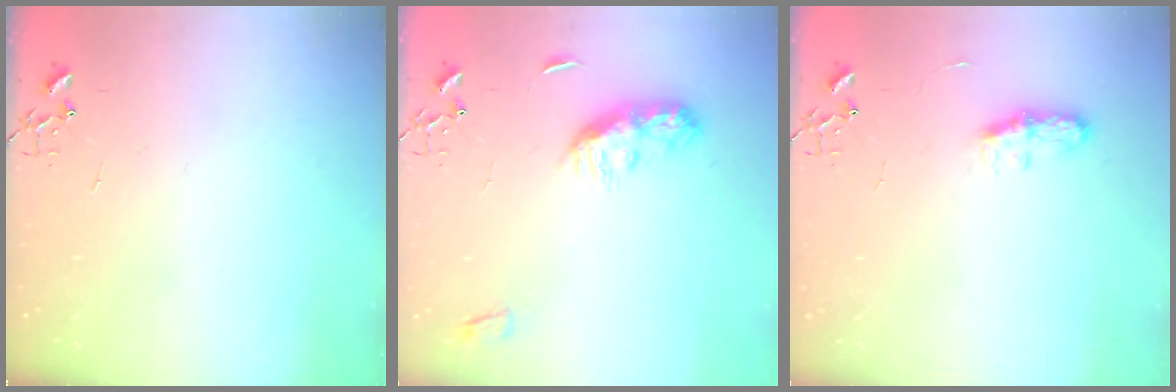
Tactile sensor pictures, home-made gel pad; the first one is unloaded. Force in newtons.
{"total": 9.9, "press": 9.9, "slide": 0.0}
{"total": 5.7, "press": 5.7, "slide": 0.7}